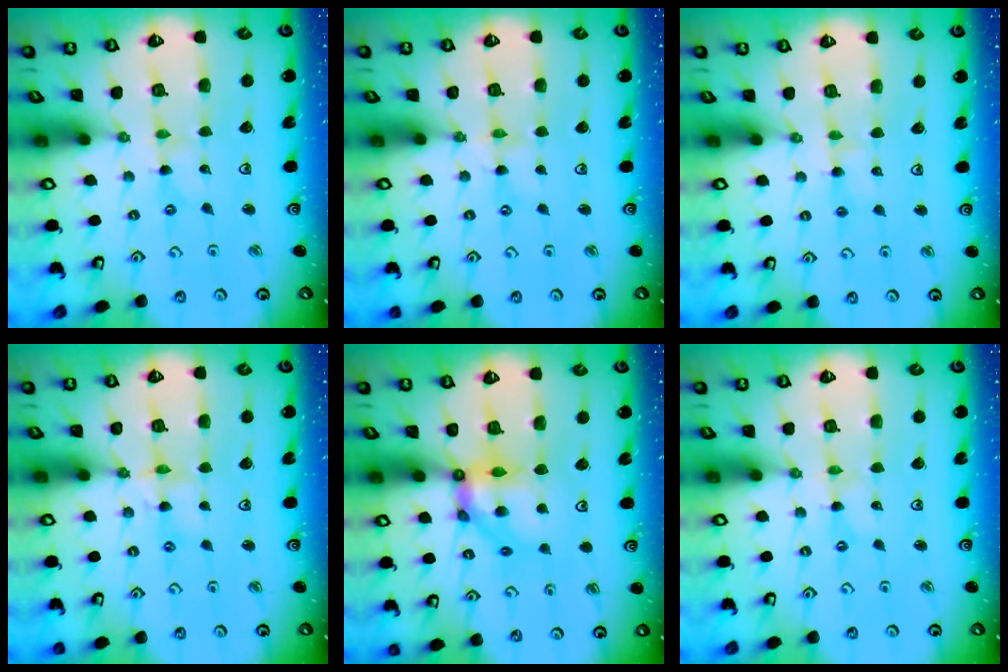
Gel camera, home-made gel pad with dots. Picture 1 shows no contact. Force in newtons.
{"total": 1.1, "press": 1.0, "slide": 0.1}
{"total": 2.4, "press": 2.4, "slide": 0.3}
{"total": 2.9, "press": 2.9, "slide": 0.4}
{"total": 8.4, "press": 8.3, "slide": 0.9}
{"total": 0.0}